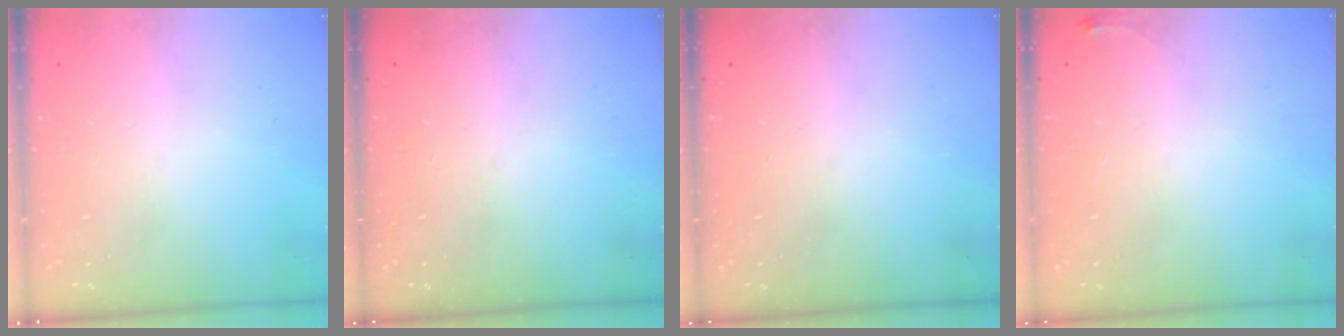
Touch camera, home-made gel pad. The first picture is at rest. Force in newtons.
{"total": 0.0}
{"total": 13.4, "press": 3.0, "slide": 13.1}
{"total": 3.4, "press": 3.4, "slide": 0.5}